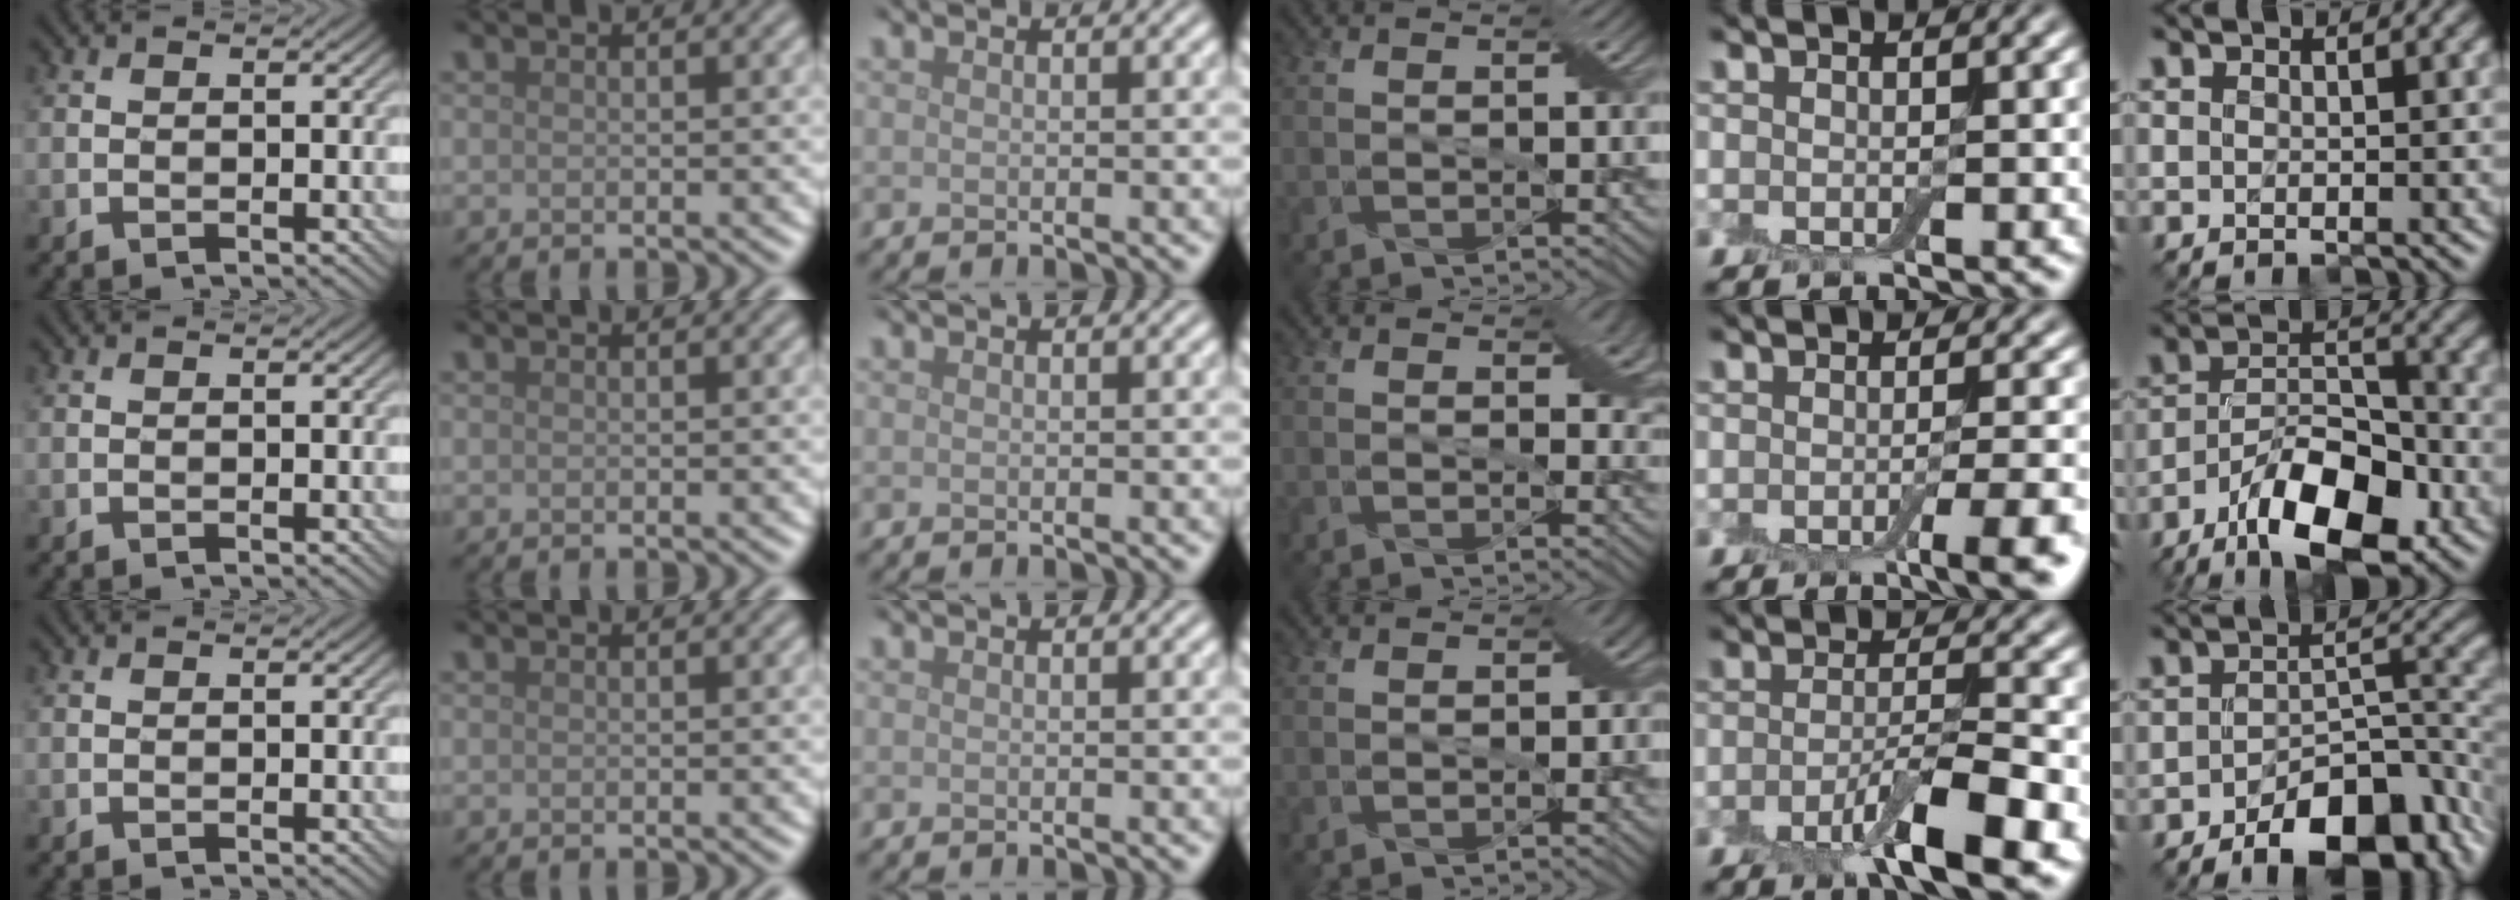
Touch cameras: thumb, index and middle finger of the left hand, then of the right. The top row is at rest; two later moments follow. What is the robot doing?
{"motion": "wrap", "object": "cling film"}